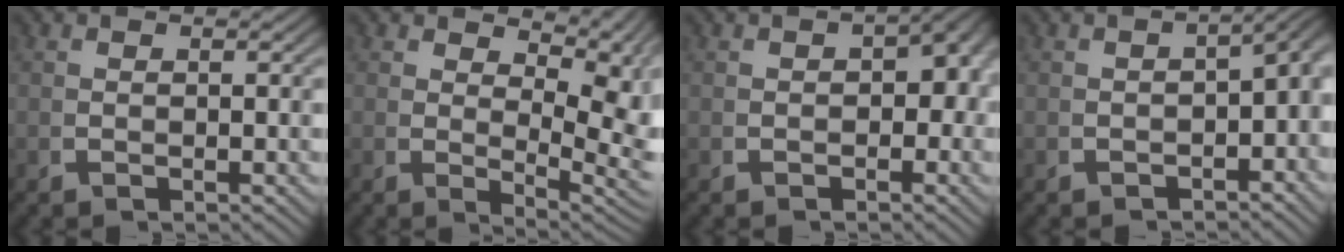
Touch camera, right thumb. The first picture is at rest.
{"total": 6.6, "force": [0.9, 3.4, 5.6], "torque": [-0.067, -0.022, 0.027]}
{"total": 3.5, "force": [-0.3, 2.4, 2.5], "torque": [-0.021, -0.003, -0.008]}
{"total": 4.0, "force": [-1.0, 2.4, 3.0], "torque": [-0.027, 0.003, -0.016]}